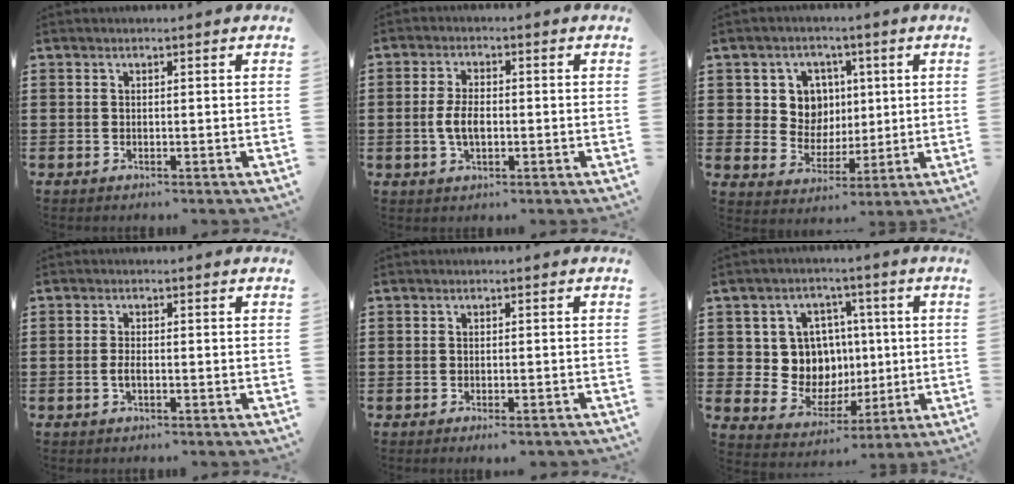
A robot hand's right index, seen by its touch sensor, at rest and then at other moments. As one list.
[{"total": 4.4, "force": [-0.6, 2.1, 3.8], "torque": [-0.091, -0.002, -0.017]}, {"total": 7.6, "force": [1.9, 6.8, 2.8], "torque": [-0.071, 0.014, 0.034]}, {"total": 1.7, "force": [-0.4, 0.6, 1.5], "torque": [-0.029, -0.001, -0.007]}, {"total": 1.2, "force": [-0.9, 0.1, 0.8], "torque": [-0.015, -0.003, -0.017]}, {"total": 9.1, "force": [1.0, 8.4, 3.3], "torque": [-0.077, 0.011, 0.027]}]